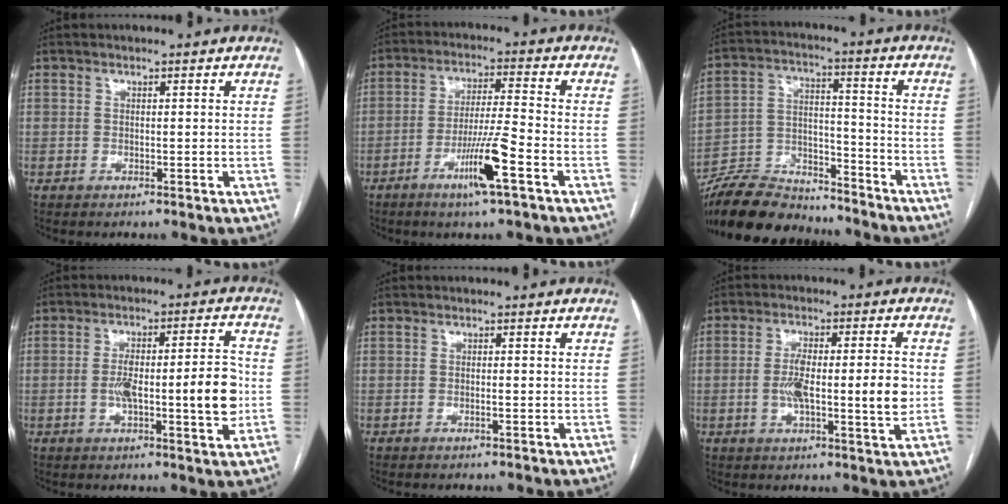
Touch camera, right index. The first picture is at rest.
{"total": 8.8, "force": [-4.3, -0.5, 7.7], "torque": [-0.144, -0.008, -0.079]}
{"total": 16.2, "force": [-14.9, 4.4, 4.6], "torque": [-0.089, 0.014, -0.253]}
{"total": 11.7, "force": [-1.4, 2.2, 11.4], "torque": [-0.177, 0.019, -0.020]}
{"total": 0.7, "force": [-0.3, 0.0, 0.6], "torque": [-0.013, 0.001, -0.004]}
{"total": 10.1, "force": [-0.9, 1.7, 9.9], "torque": [-0.166, 0.013, -0.016]}